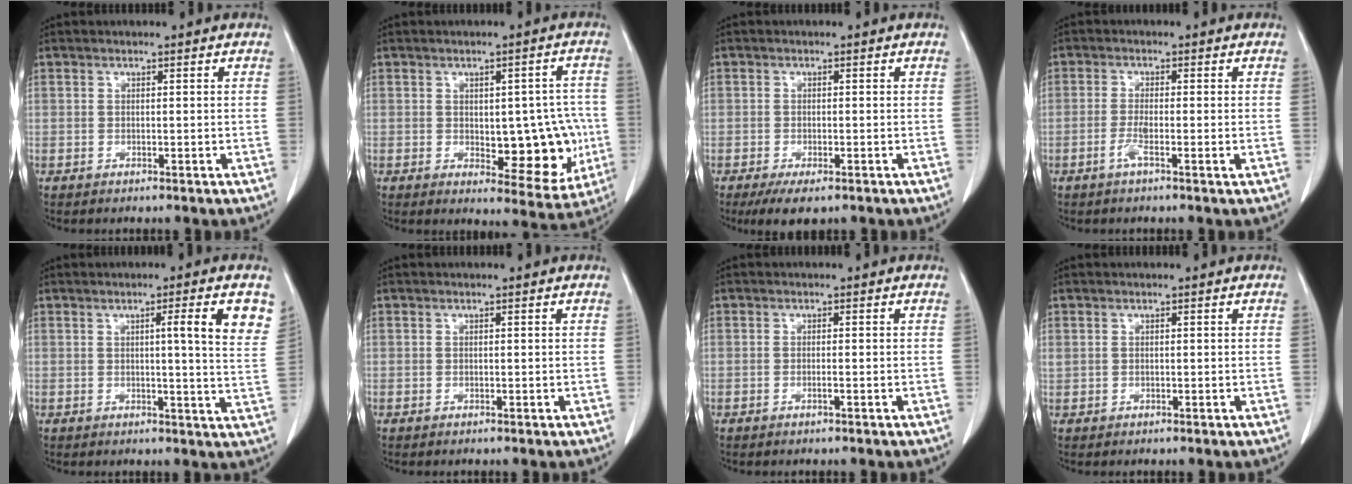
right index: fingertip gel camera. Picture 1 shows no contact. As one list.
[{"total": 10.8, "force": [-1.2, 5.0, 9.5], "torque": [-0.099, 0.007, 0.000]}, {"total": 3.9, "force": [-2.4, 1.5, 2.6], "torque": [-0.044, -0.006, -0.033]}, {"total": 2.7, "force": [-1.1, 0.0, 2.5], "torque": [-0.047, -0.003, -0.025]}, {"total": 7.9, "force": [3.1, -0.3, 7.2], "torque": [-0.079, -0.007, 0.033]}, {"total": 0.0}, {"total": 0.7, "force": [-0.3, -0.1, 0.6], "torque": [-0.012, 0.000, -0.005]}, {"total": 0.7, "force": [0.4, 0.4, 0.4], "torque": [-0.015, 0.011, 0.014]}]